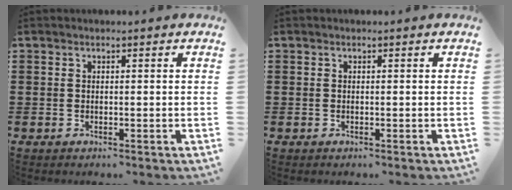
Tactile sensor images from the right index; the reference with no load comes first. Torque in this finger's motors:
{"motor_torque": [2.14, 0.00, -0.01, 0.00]}